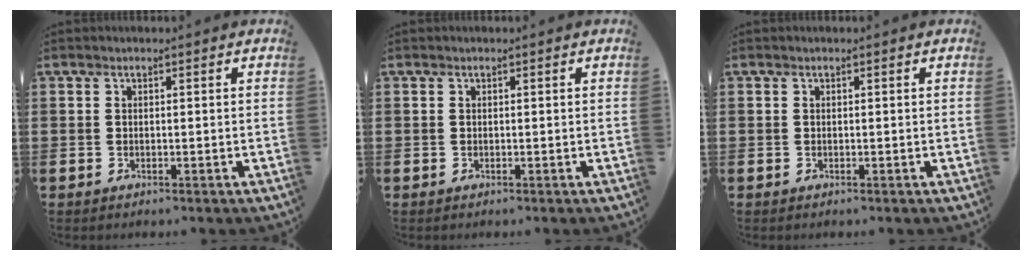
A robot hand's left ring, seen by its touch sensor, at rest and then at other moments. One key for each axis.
{"total": 0.0}
{"total": 0.0}